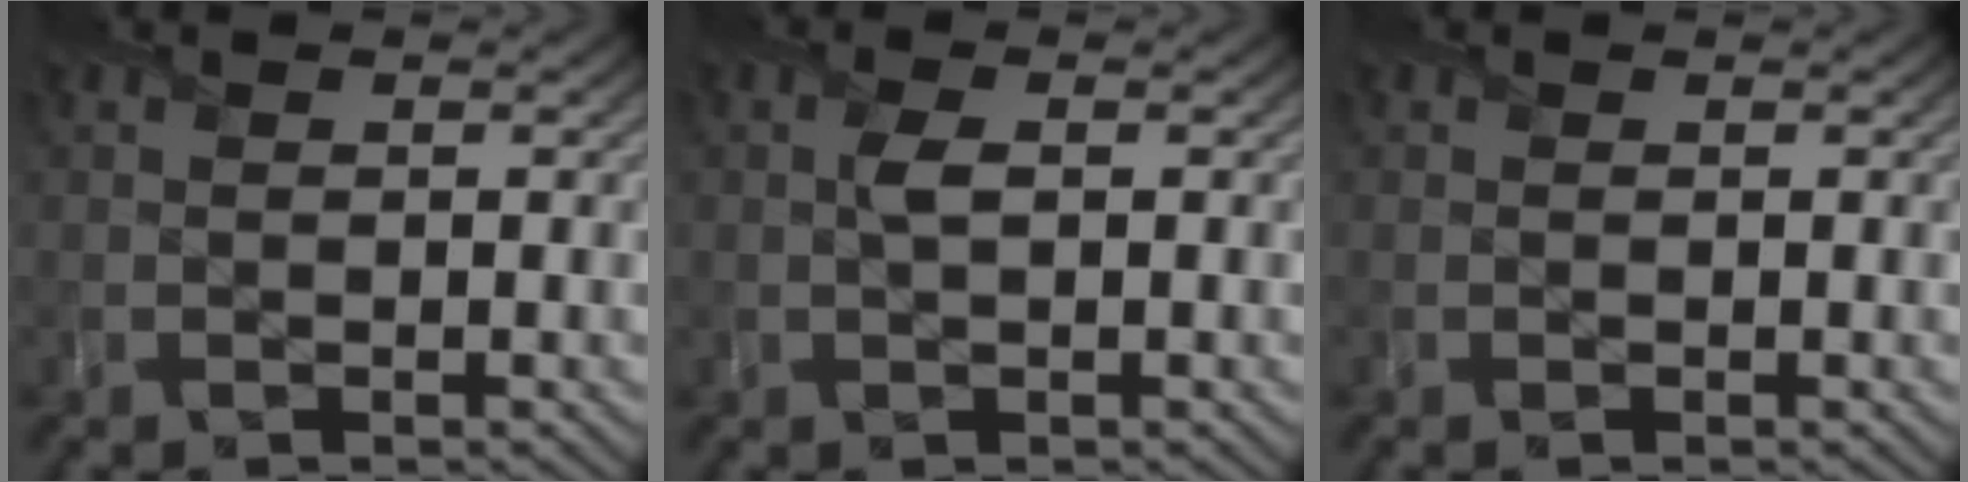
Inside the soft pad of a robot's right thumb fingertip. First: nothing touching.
{"total": 1.9, "force": [0.2, 0.8, 1.7], "torque": [-0.039, 0.001, 0.001]}
{"total": 0.0}